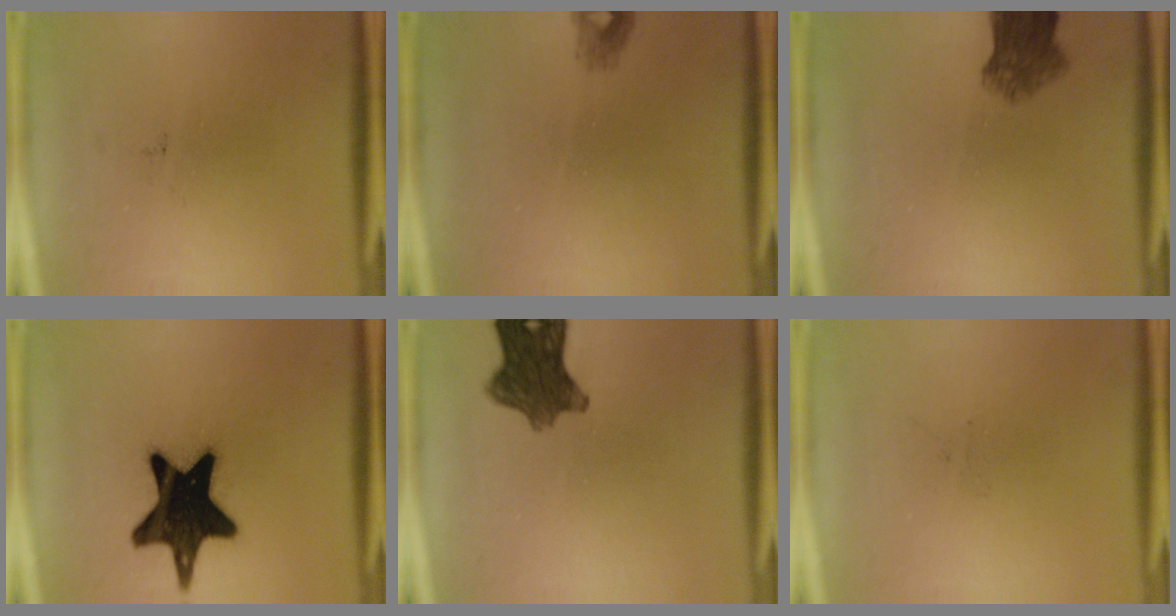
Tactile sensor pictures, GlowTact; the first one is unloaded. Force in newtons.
{"total": 1.2}
{"total": 5.5}
{"total": 20.1}
{"total": 9.0}
{"total": 0.0}